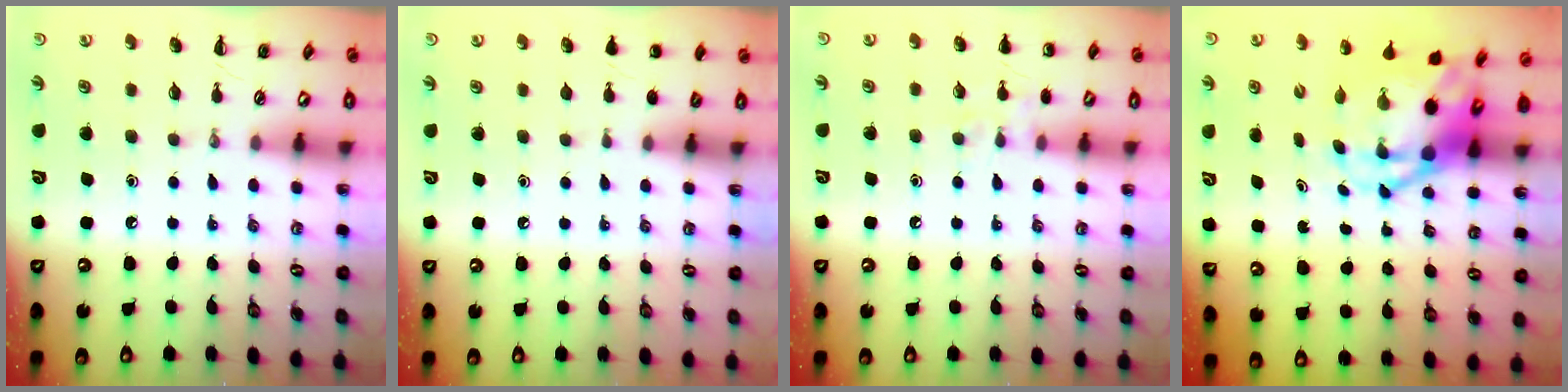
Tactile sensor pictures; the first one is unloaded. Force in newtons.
{"total": 1.1, "press": 1.0, "slide": 0.2}
{"total": 6.3, "press": 6.2, "slide": 1.2}
{"total": 6.3, "press": 6.1, "slide": 1.7}